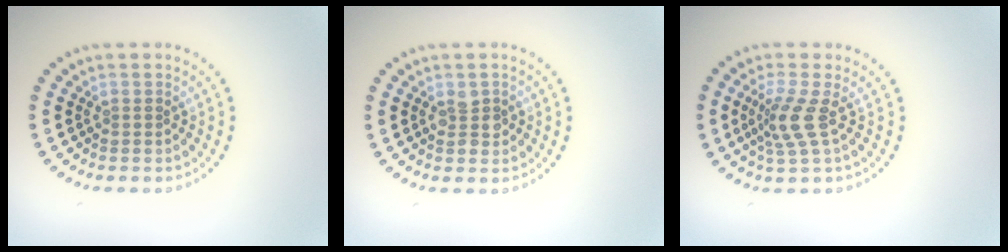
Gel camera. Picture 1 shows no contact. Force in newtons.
{"total": 1.7, "press": 1.7, "slide": 0.2}
{"total": 3.0, "press": 2.2, "slide": 2.0}